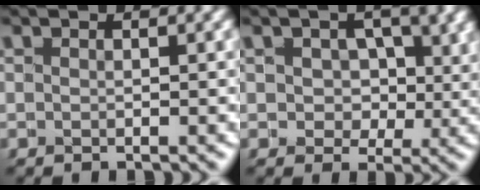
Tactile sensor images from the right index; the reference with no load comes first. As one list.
[{"total": 3.6, "force": [1.1, 3.0, 1.8], "torque": [-0.011, 0.007, 0.011]}]